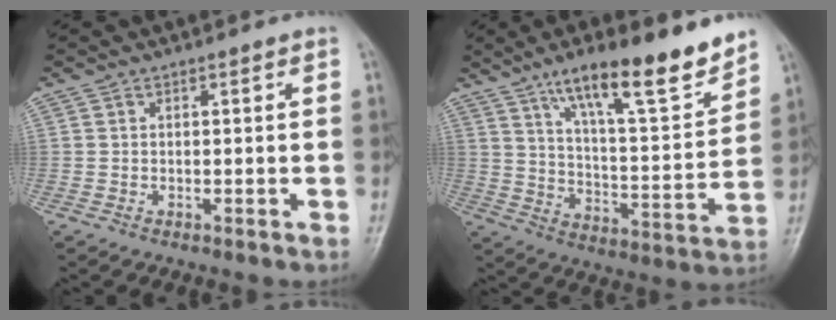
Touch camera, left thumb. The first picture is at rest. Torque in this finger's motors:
{"motor_torque": [0.53, 0.40, 1.48, -1.30, 0.31]}